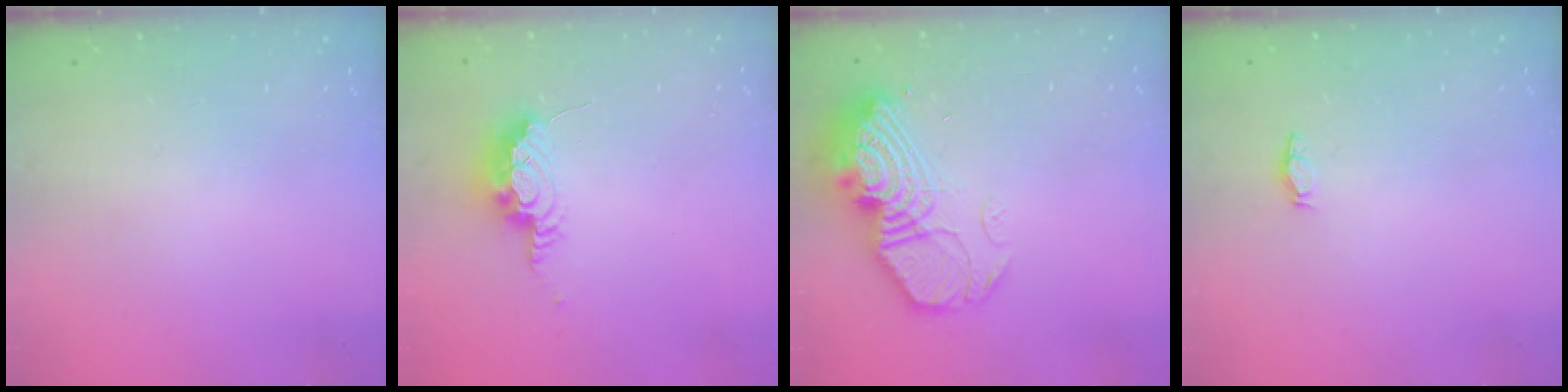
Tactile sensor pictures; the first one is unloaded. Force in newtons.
{"total": 15.5, "press": 10.5, "slide": 11.3}
{"total": 18.5, "press": 18.4, "slide": 1.7}
{"total": 3.8, "press": 3.5, "slide": 1.5}